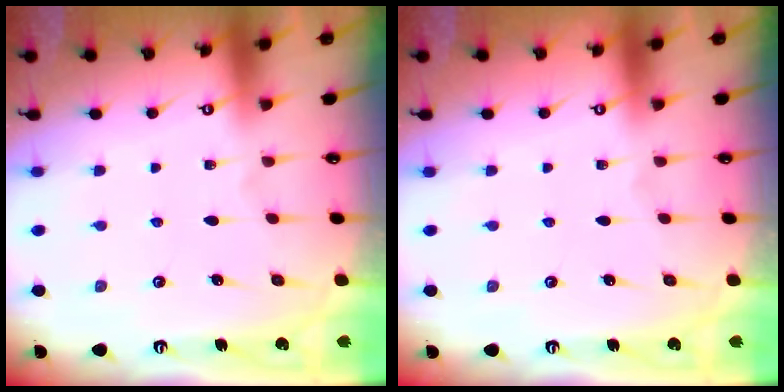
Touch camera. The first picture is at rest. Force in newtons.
{"total": 0.0}